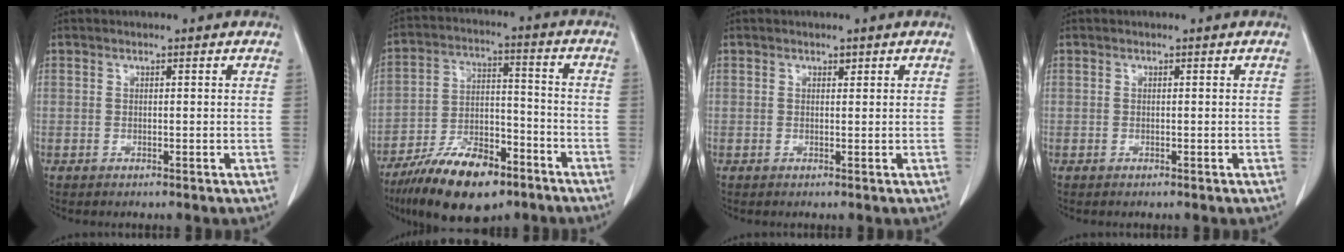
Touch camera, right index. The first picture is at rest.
{"total": 14.8, "force": [-9.9, 5.5, 9.4], "torque": [-0.162, -0.001, -0.171]}
{"total": 0.6, "force": [0.4, 0.3, 0.2], "torque": [-0.003, -0.002, 0.004]}
{"total": 0.0}